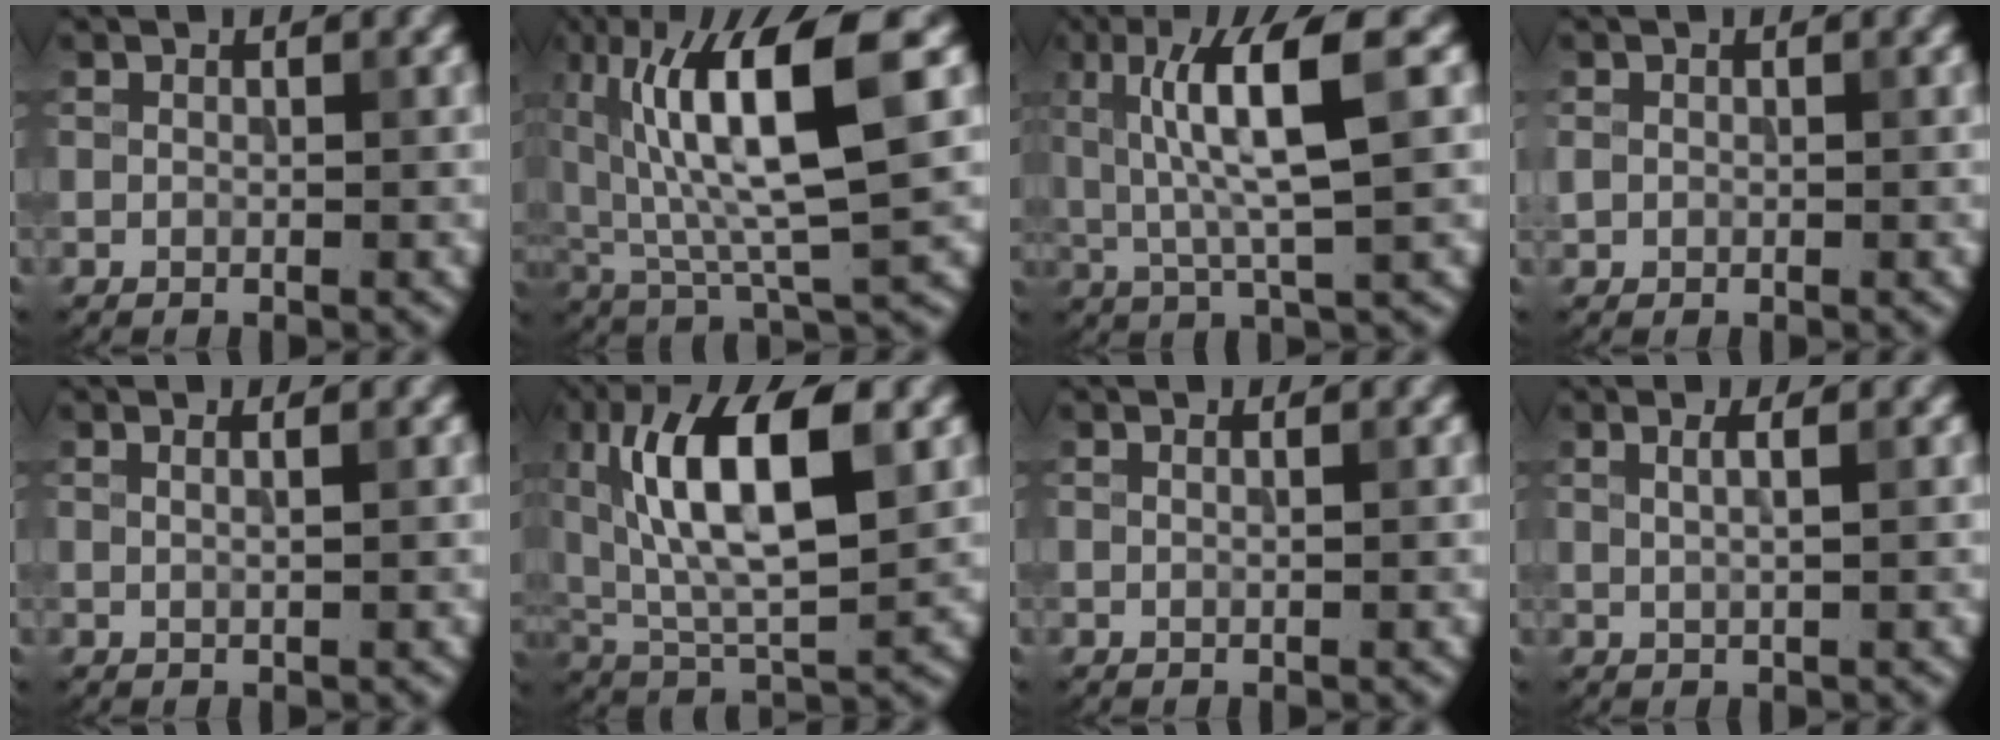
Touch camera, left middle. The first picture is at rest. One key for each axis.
{"total": 11.3, "fx": 3.5, "fy": 2.6, "fz": 10.4, "tx": -0.180, "ty": 0.007, "tz": 0.066}
{"total": 7.5, "fx": 1.8, "fy": 1.3, "fz": 7.1, "tx": -0.131, "ty": 0.005, "tz": 0.033}
{"total": 0.9, "fx": 0.0, "fy": 0.8, "fz": 0.3, "tx": -0.005, "ty": -0.002, "tz": -0.002}
{"total": 1.9, "fx": 0.9, "fy": 0.9, "fz": 1.4, "tx": 0.000, "ty": 0.000, "tz": -0.010}
{"total": 11.5, "fx": 3.5, "fy": 4.3, "fz": 10.1, "tx": -0.173, "ty": 0.012, "tz": 0.057}
{"total": 1.3, "fx": 0.6, "fy": 0.6, "fz": 0.9, "tx": -0.001, "ty": -0.004, "tz": -0.006}
{"total": 2.3, "fx": 0.9, "fy": 0.9, "fz": 1.9, "tx": -0.013, "ty": 0.001, "tz": -0.004}